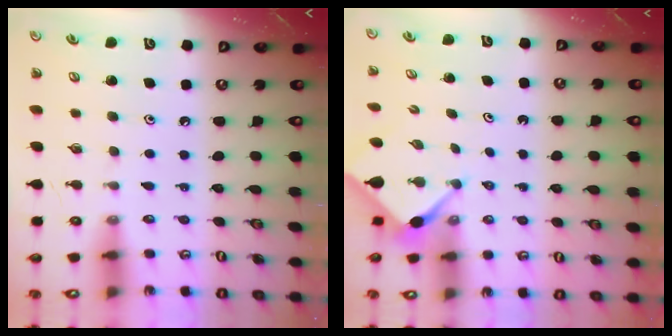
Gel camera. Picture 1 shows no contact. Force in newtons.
{"total": 2.9, "press": 2.9, "slide": 0.3}